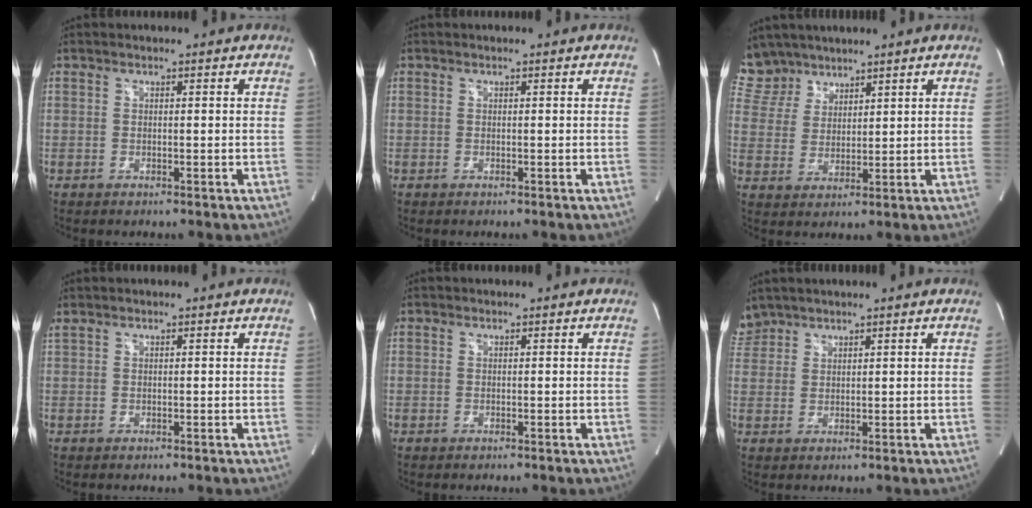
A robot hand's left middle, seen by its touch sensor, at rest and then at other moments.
{"total": 0.0}
{"total": 7.4, "force": [6.5, 3.7, 0.2], "torque": [-0.007, 0.009, 0.138]}
{"total": 0.7, "force": [0.6, 0.0, 0.3], "torque": [-0.023, 0.019, 0.022]}
{"total": 0.0}
{"total": 3.6, "force": [3.3, 1.4, -0.1], "torque": [-0.003, 0.017, 0.072]}